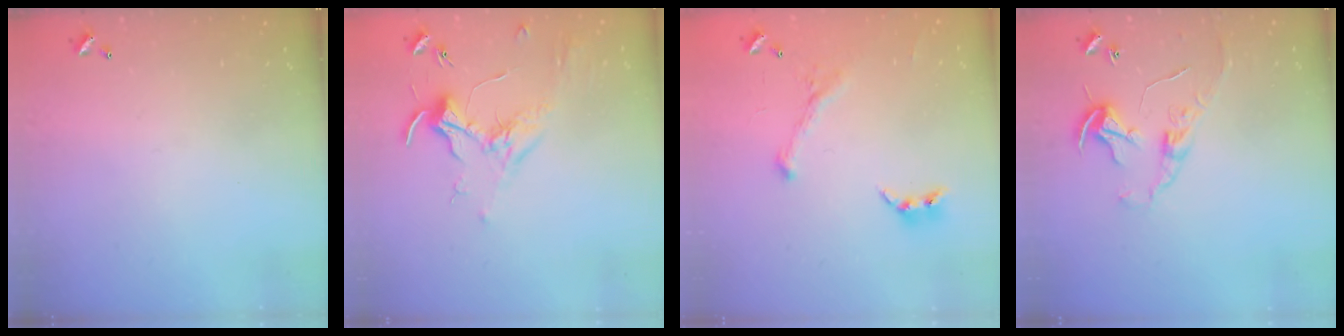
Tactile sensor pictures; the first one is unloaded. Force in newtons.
{"total": 1.7, "press": 1.5, "slide": 0.7}
{"total": 1.0, "press": 0.7, "slide": 0.7}
{"total": 8.1, "press": 8.0, "slide": 0.6}